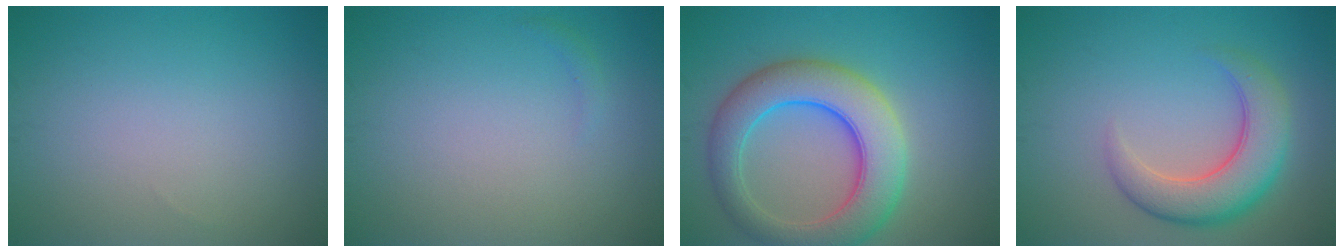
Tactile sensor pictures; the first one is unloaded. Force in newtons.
{"total": 0.6, "press": 0.5, "slide": 0.1}
{"total": 8.0, "press": 8.0, "slide": 0.4}
{"total": 5.9, "press": 5.8, "slide": 0.6}